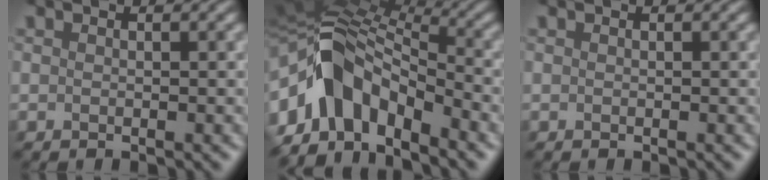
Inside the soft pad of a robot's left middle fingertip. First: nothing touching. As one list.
[{"total": 9.6, "force": [-4.1, 5.9, 6.3], "torque": [-0.118, 0.011, -0.082]}, {"total": 0.0}]